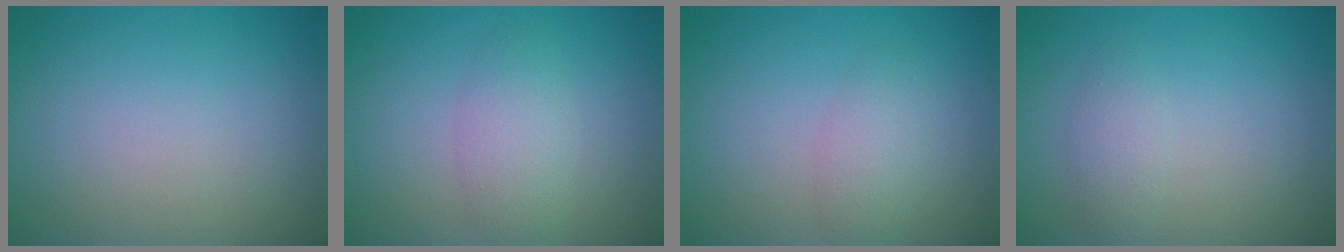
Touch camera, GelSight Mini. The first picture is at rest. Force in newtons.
{"total": 2.8, "press": 2.8, "slide": 0.1}
{"total": 2.0, "press": 2.0, "slide": 0.1}
{"total": 1.5, "press": 1.5, "slide": 0.1}